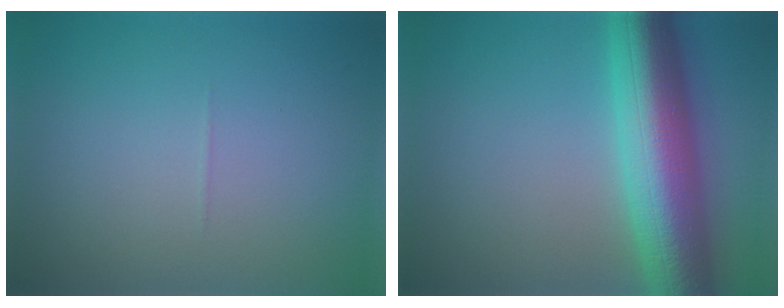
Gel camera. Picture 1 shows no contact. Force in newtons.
{"total": 10.7, "press": 10.7, "slide": 0.1}